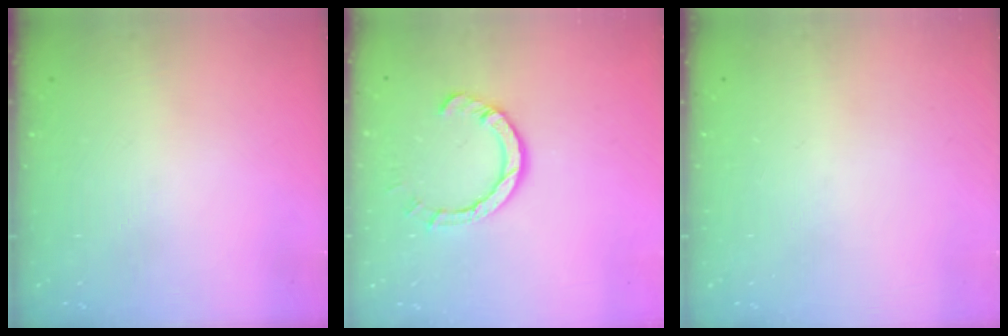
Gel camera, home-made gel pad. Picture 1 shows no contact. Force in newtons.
{"total": 5.5, "press": 5.5, "slide": 0.4}
{"total": 0.0}